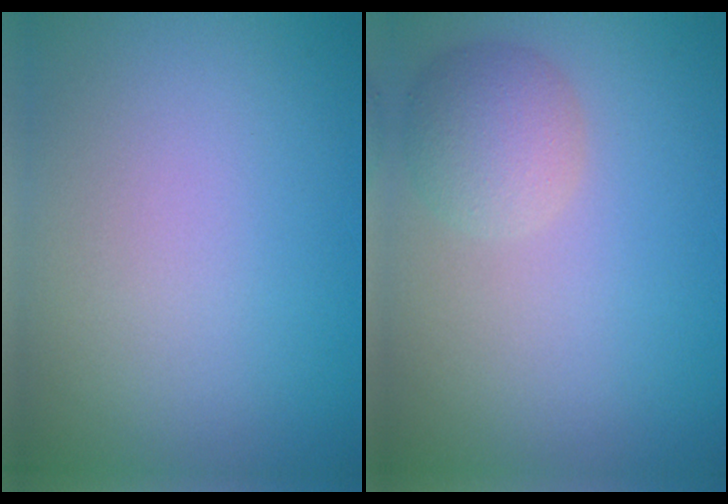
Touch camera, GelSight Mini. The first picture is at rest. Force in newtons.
{"total": 3.3, "press": 3.2, "slide": 0.3}